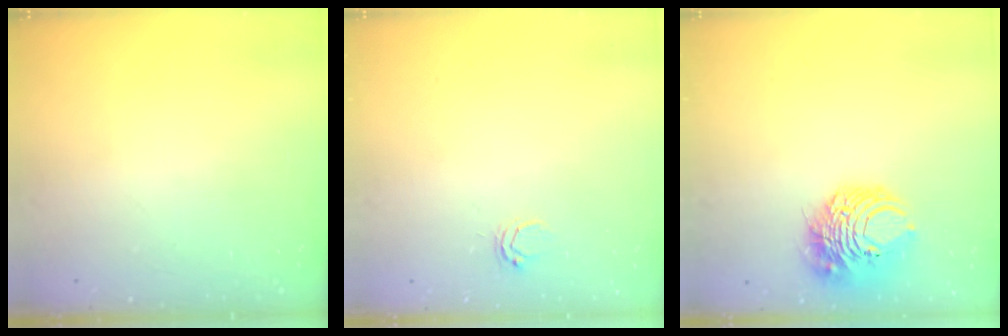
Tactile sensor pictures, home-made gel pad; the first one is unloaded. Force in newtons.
{"total": 4.4, "press": 4.3, "slide": 0.4}
{"total": 10.3, "press": 10.2, "slide": 1.6}